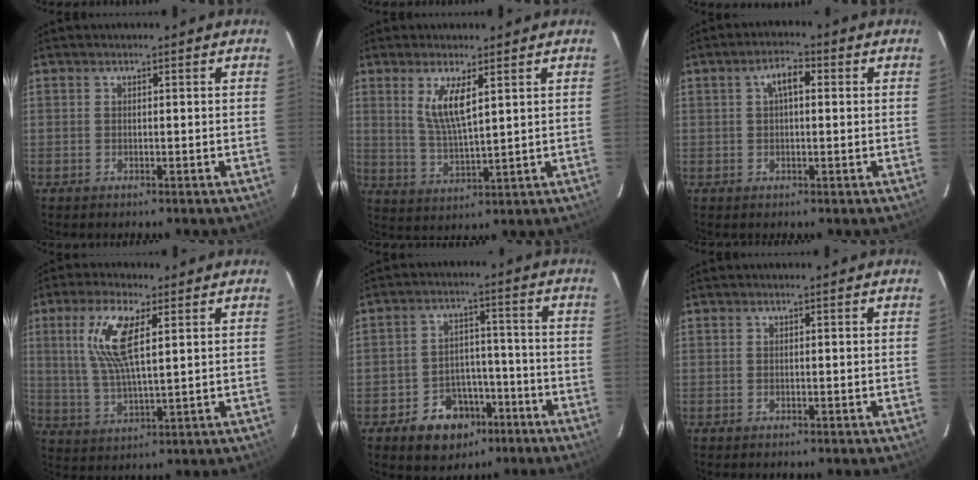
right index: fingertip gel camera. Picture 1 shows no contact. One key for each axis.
{"total": 6.7, "fx": 2.9, "fy": 1.4, "fz": 5.9, "tx": -0.114, "ty": -0.012, "tz": 0.062}
{"total": 4.0, "fx": 1.0, "fy": 1.8, "fz": 3.5, "tx": -0.062, "ty": 0.015, "tz": 0.018}
{"total": 10.5, "fx": 3.6, "fy": 3.1, "fz": 9.3, "tx": -0.191, "ty": 0.006, "tz": 0.077}
{"total": 10.2, "fx": -5.7, "fy": 7.8, "fz": 3.4, "tx": -0.075, "ty": 0.033, "tz": -0.067}
{"total": 0.0}